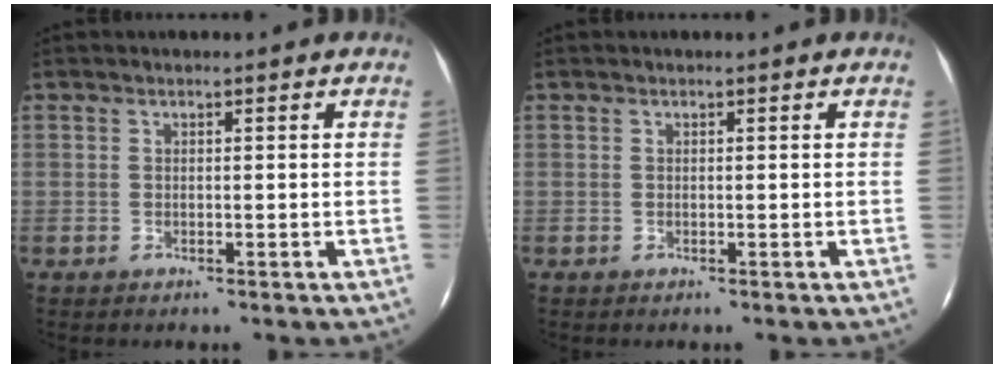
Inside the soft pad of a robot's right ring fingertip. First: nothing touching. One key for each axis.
{"total": 0.0}